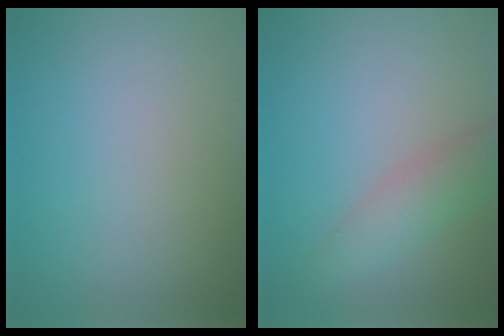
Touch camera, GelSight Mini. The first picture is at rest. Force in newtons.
{"total": 3.0, "press": 3.0, "slide": 0.1}